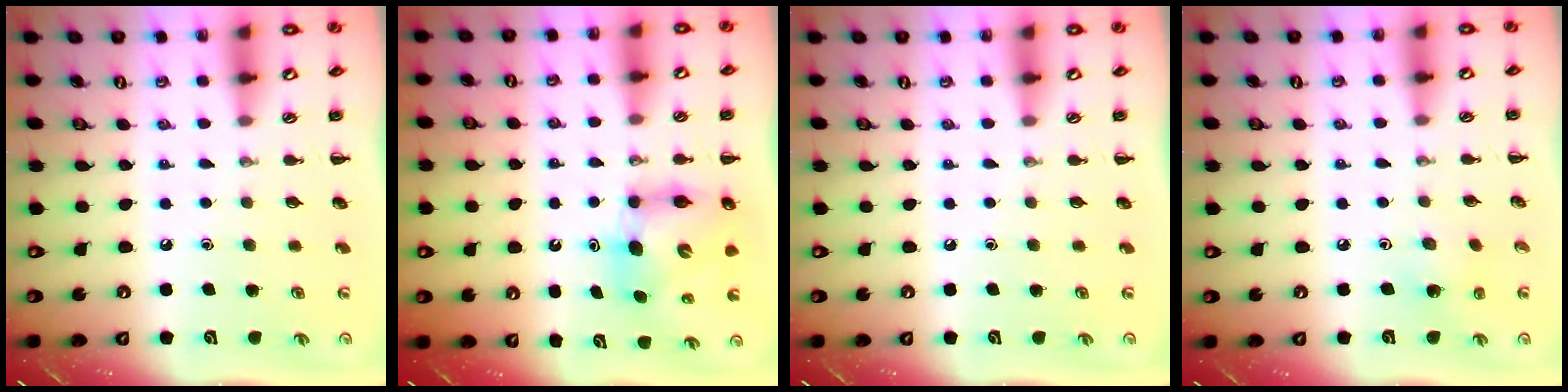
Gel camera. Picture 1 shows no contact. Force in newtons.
{"total": 6.8, "press": 6.7, "slide": 1.1}
{"total": 0.0}
{"total": 2.9, "press": 2.7, "slide": 0.9}